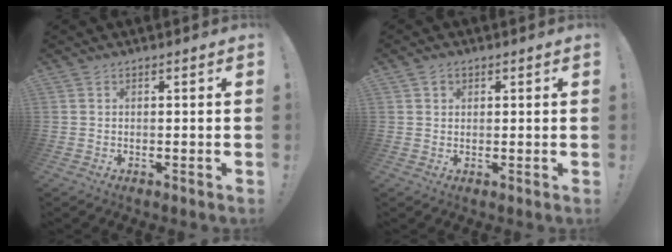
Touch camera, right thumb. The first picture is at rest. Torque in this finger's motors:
{"motor_torque": [-0.02, 0.17, 0.30, -0.09, 0.02]}